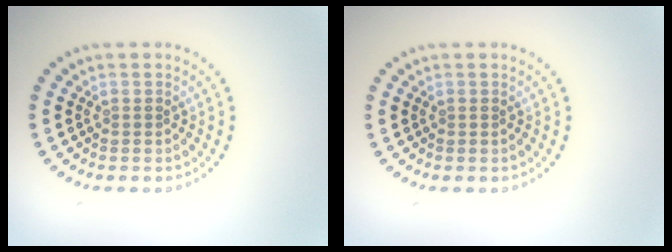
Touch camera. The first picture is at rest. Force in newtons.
{"total": 0.0}